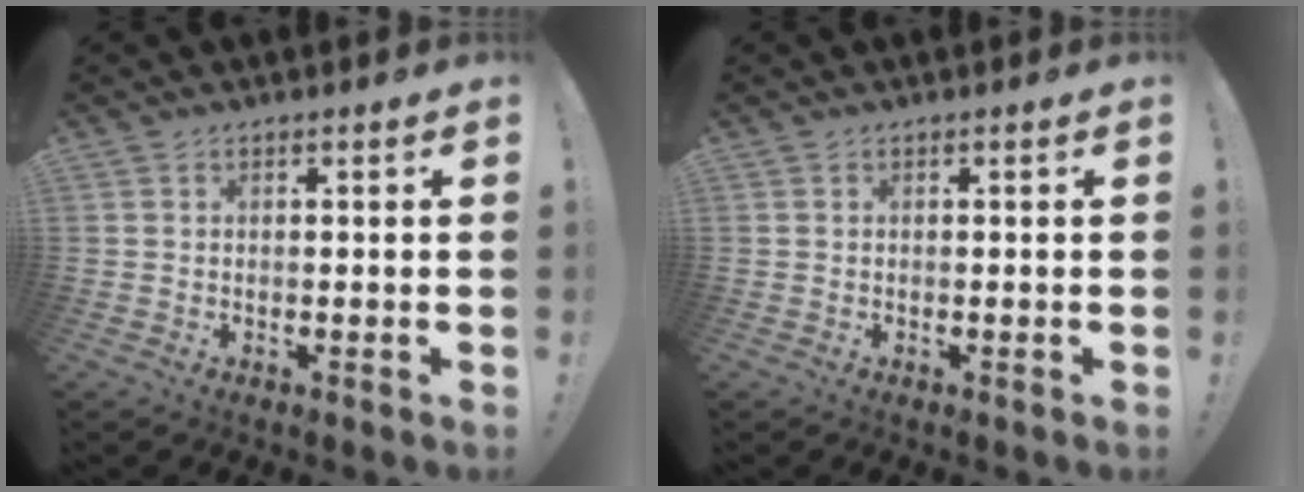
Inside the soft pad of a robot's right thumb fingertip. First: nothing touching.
{"total": 0.0}